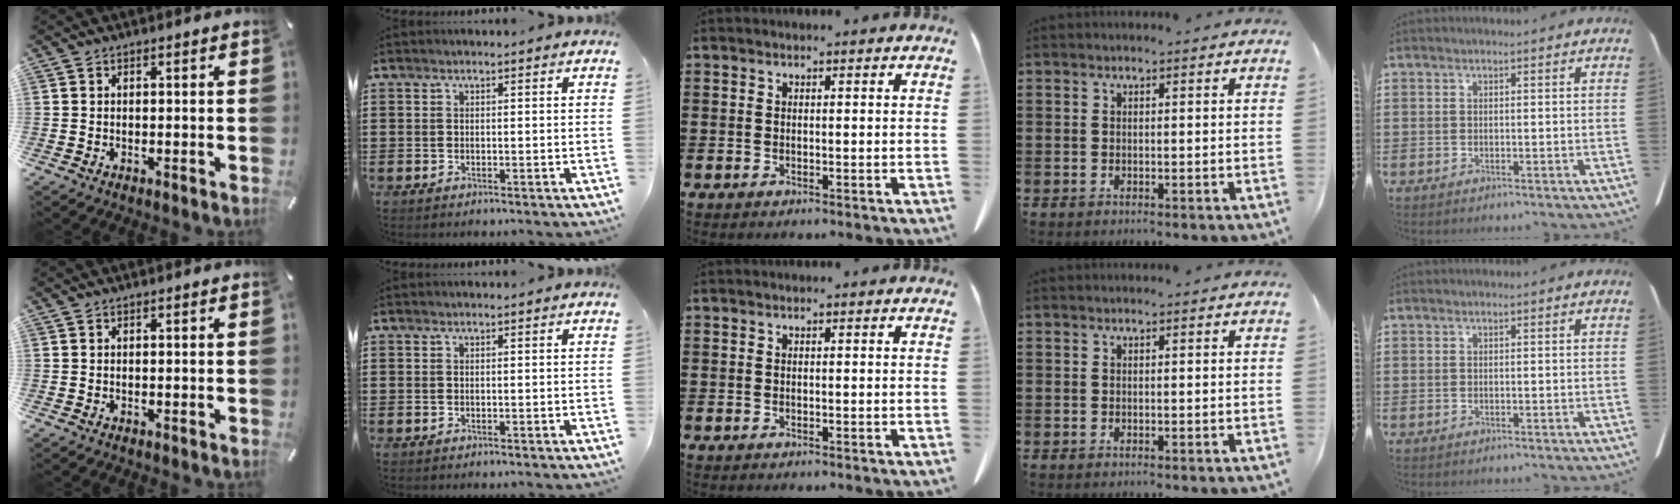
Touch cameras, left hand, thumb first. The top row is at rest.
{}